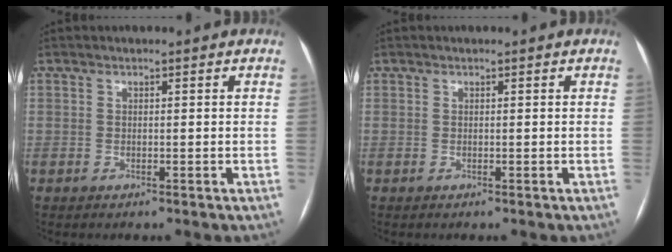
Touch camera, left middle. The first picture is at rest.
{"total": 0.0}